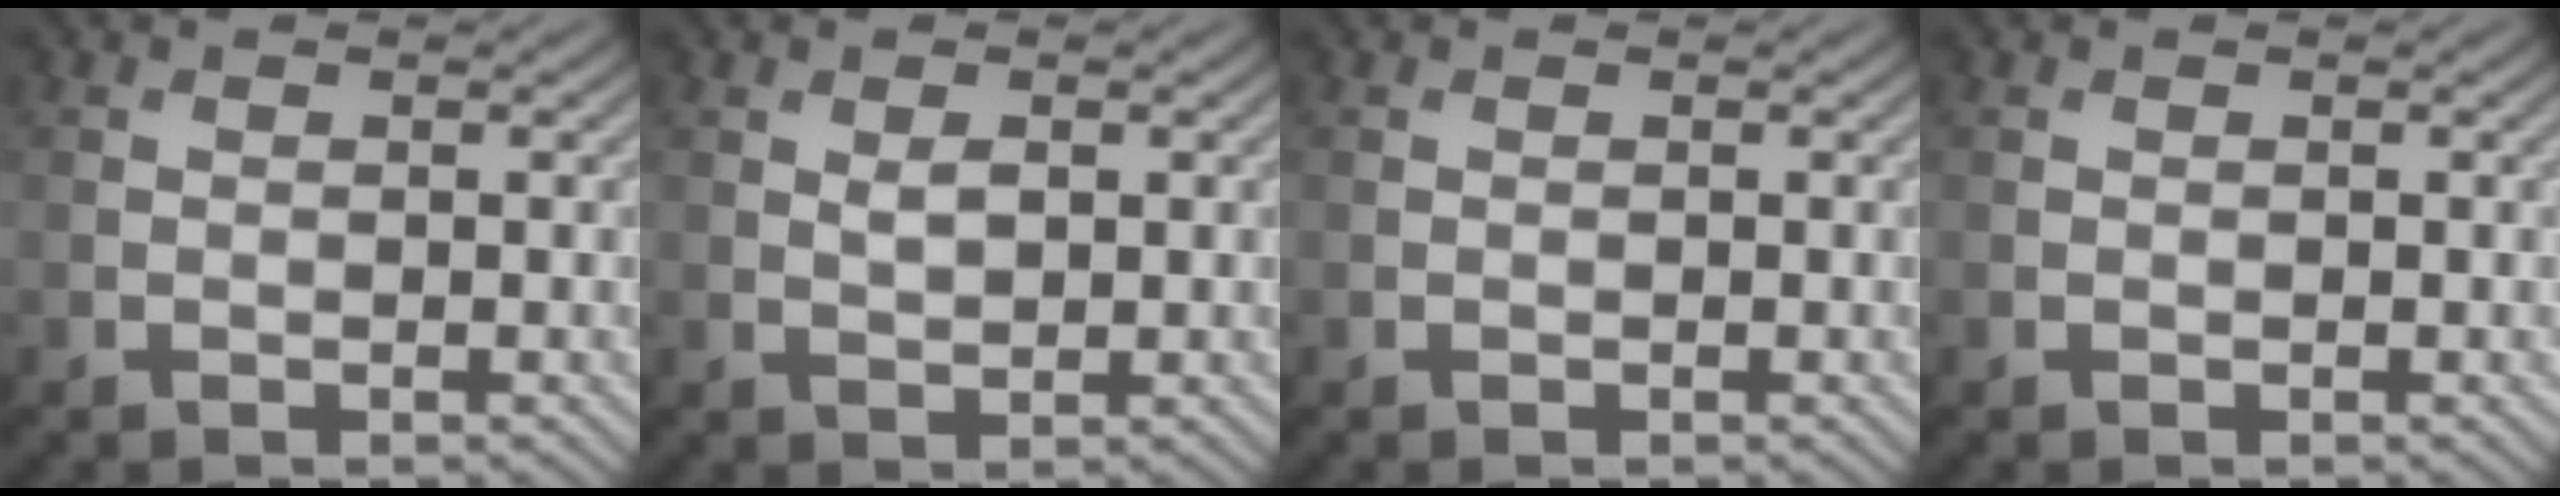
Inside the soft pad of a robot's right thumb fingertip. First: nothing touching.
{"total": 1.6, "force": [0.6, 0.8, 1.3], "torque": [-0.028, -0.004, 0.014]}
{"total": 0.0}
{"total": 0.0}